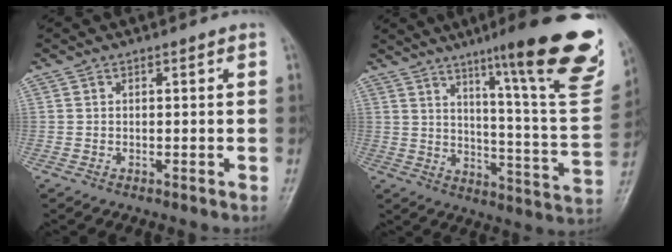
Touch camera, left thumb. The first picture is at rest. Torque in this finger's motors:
{"motor_torque": [1.35, -0.59, 1.66, -1.12, 0.33]}